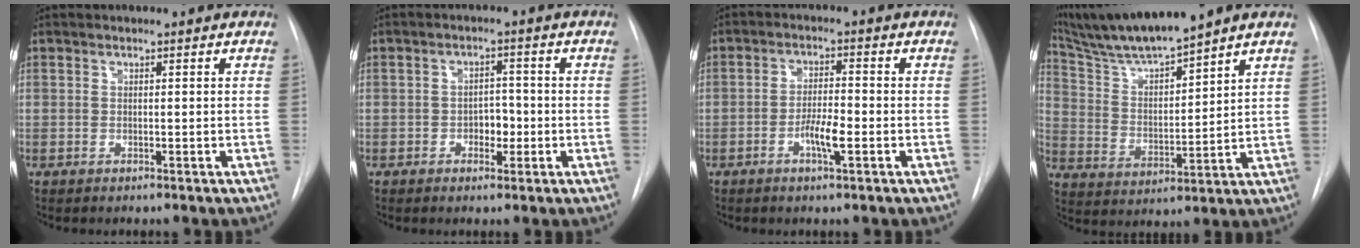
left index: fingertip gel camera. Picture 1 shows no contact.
{"total": 3.2, "force": [-1.0, 2.0, 2.2], "torque": [-0.024, 0.007, -0.014]}
{"total": 4.2, "force": [-1.7, 0.6, 3.9], "torque": [-0.071, 0.000, -0.032]}
{"total": 11.6, "force": [10.5, -0.9, 4.9], "torque": [-0.100, 0.004, 0.202]}